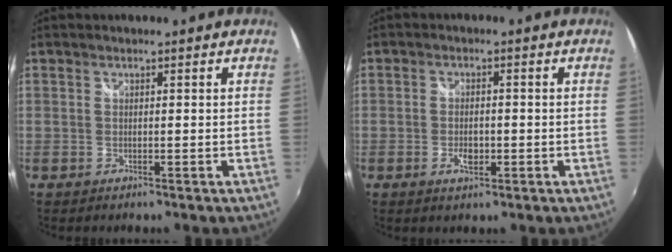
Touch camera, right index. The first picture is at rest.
{"total": 3.4, "force": [-1.1, 1.8, 2.7], "torque": [-0.050, -0.003, -0.019]}